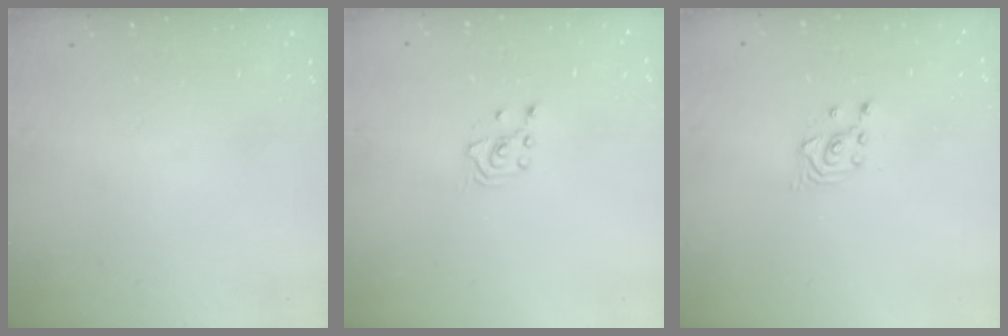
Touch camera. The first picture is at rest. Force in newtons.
{"total": 2.5, "press": 2.4, "slide": 0.9}
{"total": 2.5, "press": 2.5, "slide": 0.3}